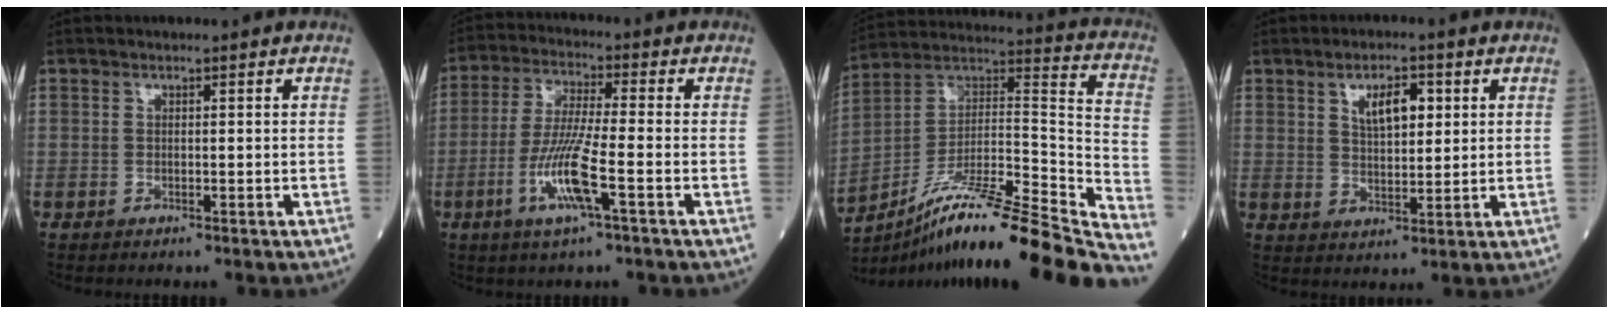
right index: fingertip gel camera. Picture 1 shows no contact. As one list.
[{"total": 9.3, "force": [-3.4, 0.2, 8.7], "torque": [-0.179, -0.010, -0.069]}, {"total": 29.1, "force": [-23.7, 0.3, 16.8], "torque": [-0.210, -0.005, -0.378]}, {"total": 5.7, "force": [2.2, 2.2, 4.7], "torque": [-0.084, 0.002, 0.042]}]